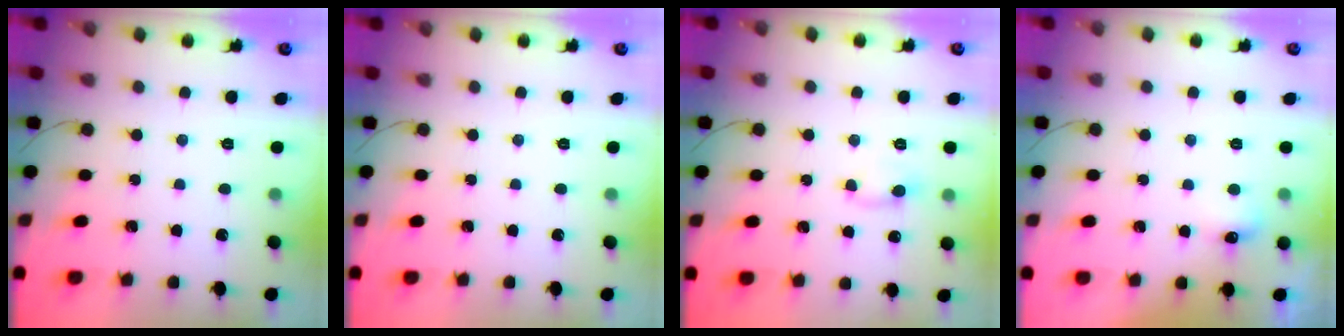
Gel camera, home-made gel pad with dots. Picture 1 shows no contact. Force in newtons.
{"total": 0.0}
{"total": 2.5, "press": 2.4, "slide": 0.8}
{"total": 5.1, "press": 5.0, "slide": 1.3}